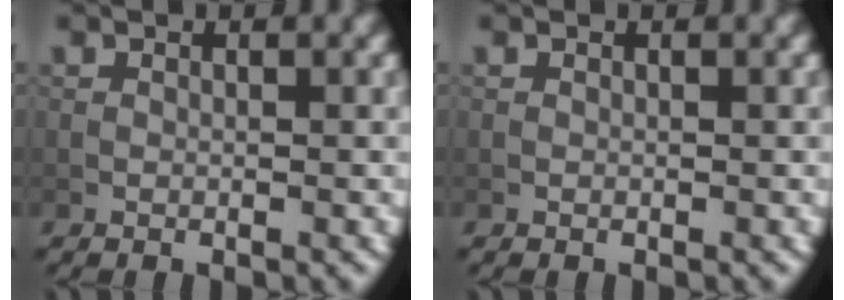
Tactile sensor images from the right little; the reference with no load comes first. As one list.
[{"total": 0.0}]